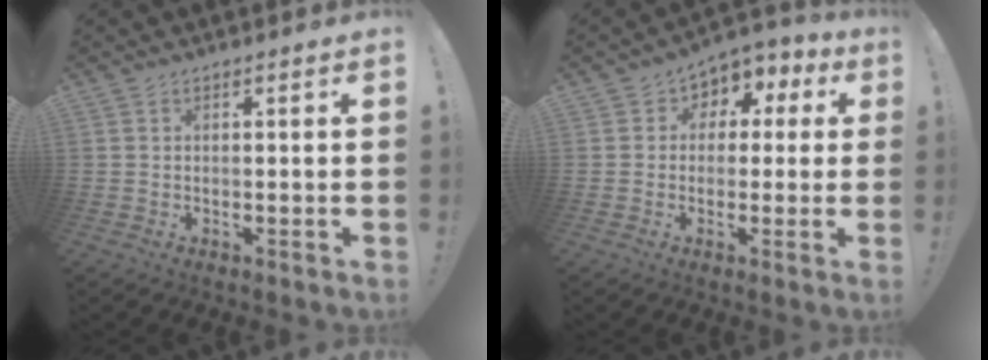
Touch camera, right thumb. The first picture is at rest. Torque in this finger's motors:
{"motor_torque": [0.05, 0.05, 0.00, 0.05, 0.14]}